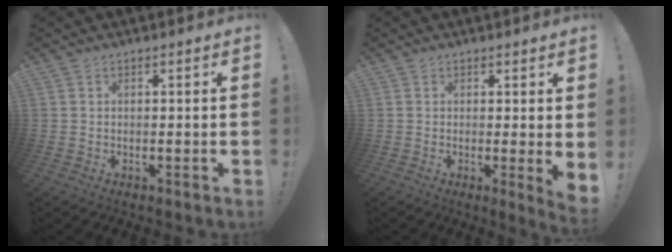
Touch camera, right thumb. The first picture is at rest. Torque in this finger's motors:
{"motor_torque": [0.01, 1.06, 1.50, -0.20, 0.02]}